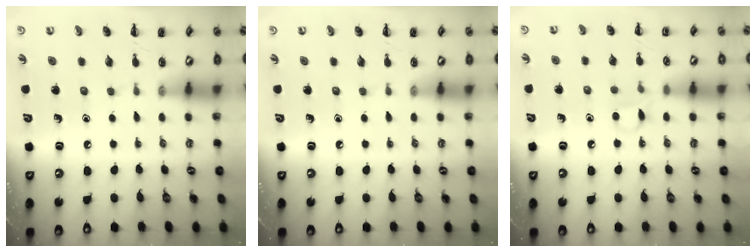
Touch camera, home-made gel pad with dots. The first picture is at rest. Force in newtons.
{"total": 0.0}
{"total": 3.6, "press": 3.5, "slide": 1.1}